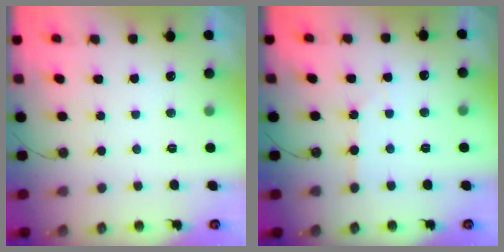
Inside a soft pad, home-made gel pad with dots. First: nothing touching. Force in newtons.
{"total": 4.5, "press": 4.4, "slide": 0.7}